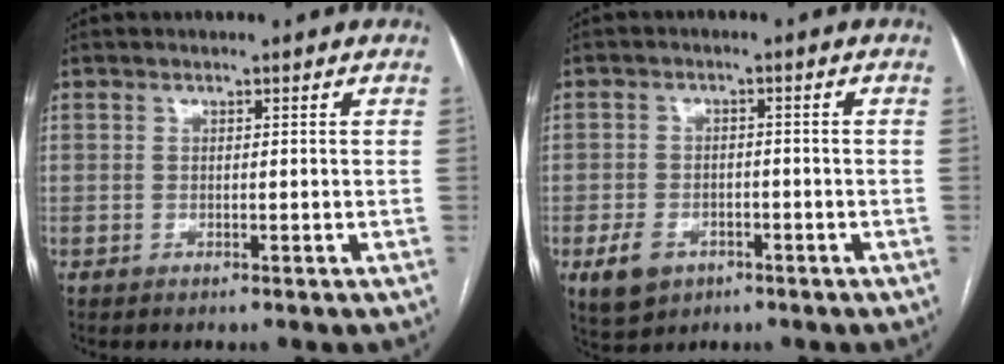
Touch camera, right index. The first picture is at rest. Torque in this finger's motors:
{"motor_torque": [-0.13, -0.07, -0.78, -0.21]}